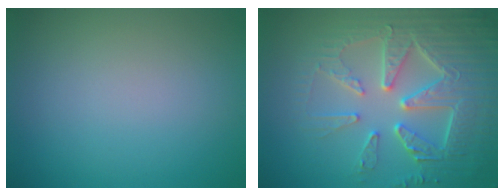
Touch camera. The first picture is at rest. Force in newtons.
{"total": 7.5, "press": 6.1, "slide": 4.3}